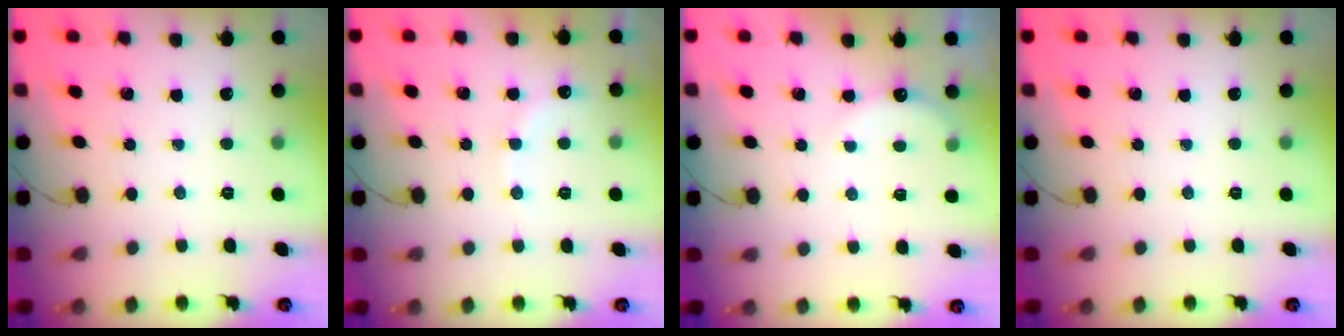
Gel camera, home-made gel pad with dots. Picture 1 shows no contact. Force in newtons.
{"total": 8.6, "press": 8.5, "slide": 1.5}
{"total": 6.1, "press": 5.9, "slide": 1.3}
{"total": 0.0}